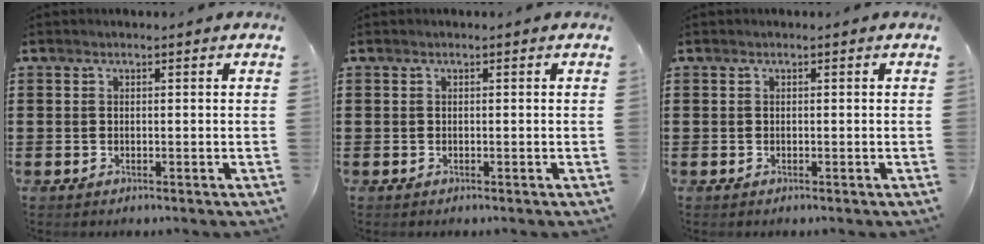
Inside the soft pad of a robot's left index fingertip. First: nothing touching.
{"total": 0.0}
{"total": 0.0}